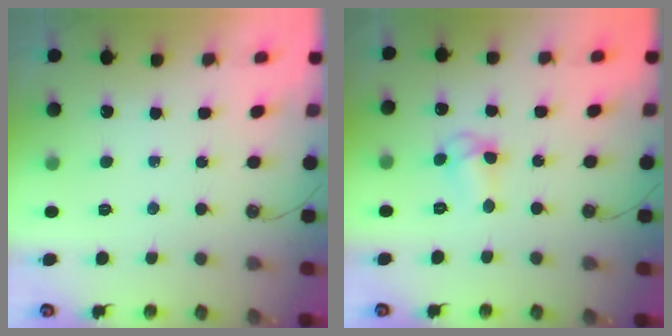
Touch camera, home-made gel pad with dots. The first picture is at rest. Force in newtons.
{"total": 7.3, "press": 7.3, "slide": 0.5}